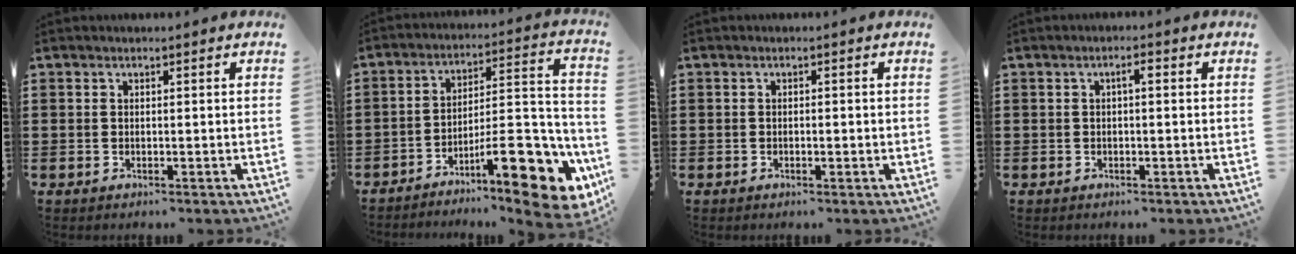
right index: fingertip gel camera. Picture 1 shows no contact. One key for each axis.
{"total": 14.8, "fx": -8.2, "fy": 4.4, "fz": 11.5, "tx": -0.144, "ty": 0.023, "tz": -0.134}
{"total": 0.7, "fx": -0.3, "fy": 0.3, "fz": 0.6, "tx": -0.012, "ty": -0.002, "tz": -0.005}
{"total": 1.5, "fx": 0.0, "fy": 0.3, "fz": 1.5, "tx": -0.028, "ty": 0.005, "tz": -0.002}